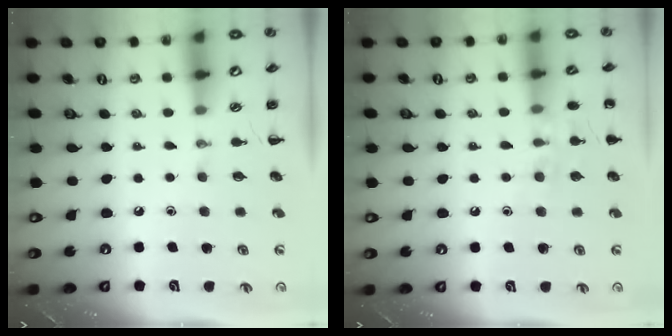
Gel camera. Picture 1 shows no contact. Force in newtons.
{"total": 7.5, "press": 7.4, "slide": 1.2}